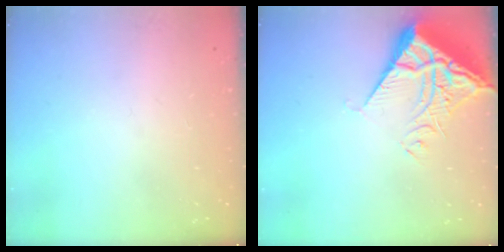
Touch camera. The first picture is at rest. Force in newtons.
{"total": 7.5, "press": 7.4, "slide": 1.0}